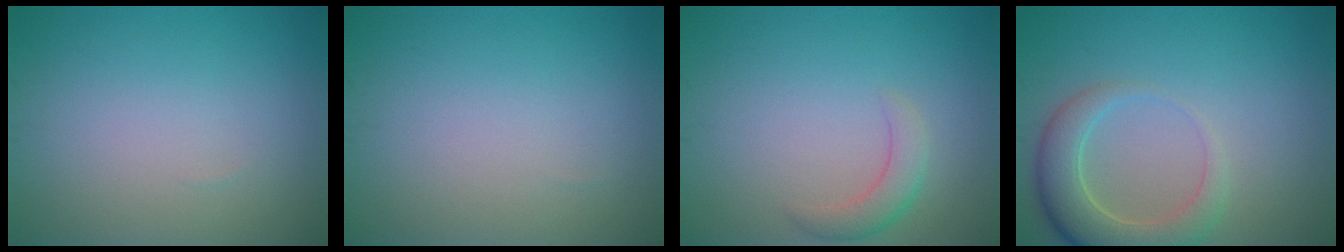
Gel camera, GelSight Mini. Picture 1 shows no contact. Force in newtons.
{"total": 0.0}
{"total": 2.2, "press": 2.1, "slide": 0.2}
{"total": 5.0, "press": 4.9, "slide": 0.6}